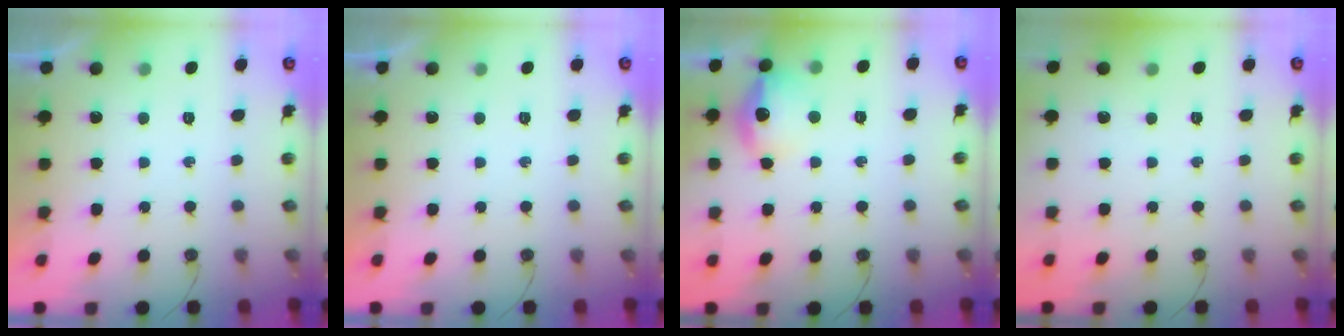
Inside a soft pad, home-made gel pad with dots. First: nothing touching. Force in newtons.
{"total": 0.0}
{"total": 14.0, "press": 13.9, "slide": 1.0}
{"total": 0.0}